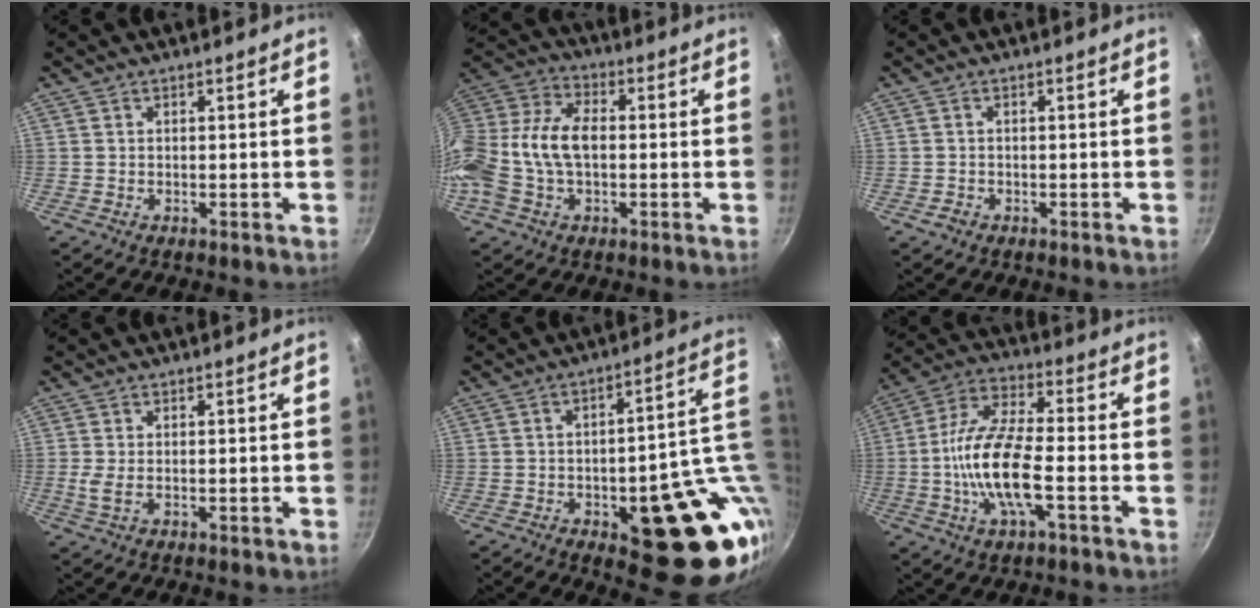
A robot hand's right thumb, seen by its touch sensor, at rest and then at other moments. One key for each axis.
{"total": 15.9, "fx": -1.2, "fy": 10.3, "fz": 12.0, "tx": -0.231, "ty": 0.039, "tz": -0.038}
{"total": 1.5, "fx": -0.8, "fy": 1.1, "fz": 0.5, "tx": -0.007, "ty": 0.007, "tz": -0.013}
{"total": 2.1, "fx": 0.2, "fy": 0.9, "fz": 2.0, "tx": -0.041, "ty": -0.002, "tz": 0.006}
{"total": 21.3, "fx": -3.1, "fy": 8.7, "fz": 19.2, "tx": -0.184, "ty": 0.005, "tz": -0.031}
{"total": 14.7, "fx": -3.4, "fy": 5.2, "fz": 13.4, "tx": -0.260, "ty": 0.029, "tz": -0.079}